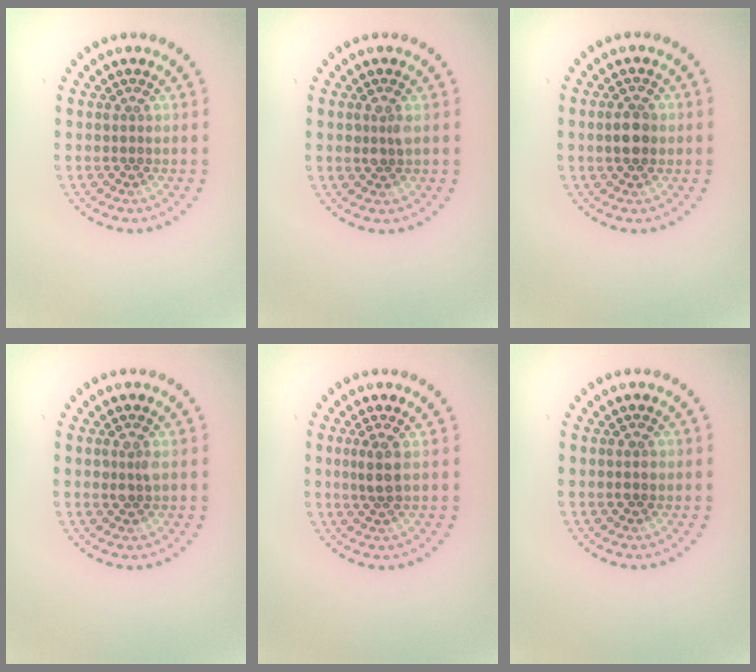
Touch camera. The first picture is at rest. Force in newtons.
{"total": 1.2, "press": 1.2, "slide": 0.2}
{"total": 3.1, "press": 3.1, "slide": 0.1}
{"total": 1.2, "press": 1.2, "slide": 0.2}
{"total": 1.9, "press": 1.8, "slide": 0.8}
{"total": 1.4, "press": 1.4, "slide": 0.1}